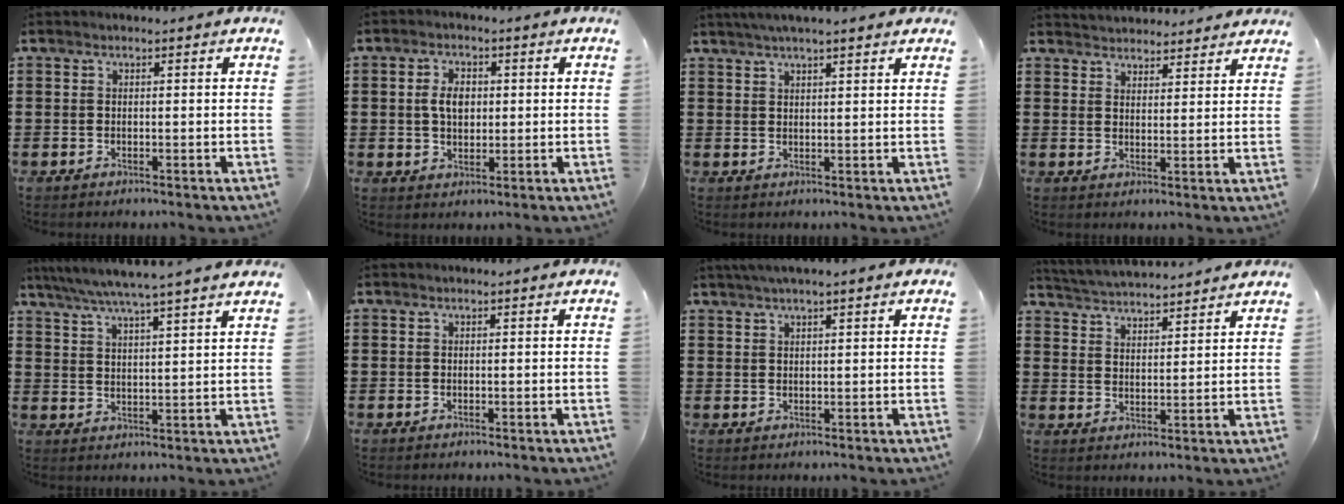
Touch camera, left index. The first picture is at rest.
{"total": 4.3, "force": [0.5, 2.7, 3.3], "torque": [-0.062, 0.009, 0.005]}
{"total": 3.2, "force": [2.8, 0.0, 1.6], "torque": [-0.038, 0.003, 0.050]}
{"total": 3.2, "force": [3.2, 0.3, -0.4], "torque": [-0.002, -0.010, 0.061]}
{"total": 5.2, "force": [4.5, -0.8, 2.3], "torque": [-0.061, -0.026, 0.076]}
{"total": 0.0}
{"total": 2.1, "force": [1.6, 0.0, 1.4], "torque": [-0.028, 0.004, 0.030]}
{"total": 3.9, "force": [3.9, -0.1, 0.1], "torque": [-0.020, -0.022, 0.067]}